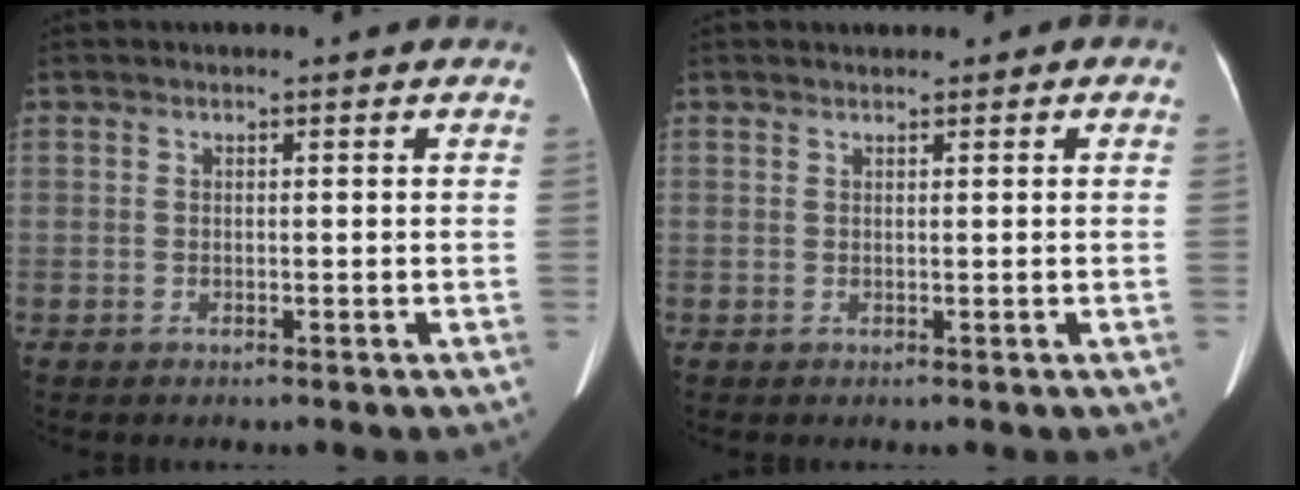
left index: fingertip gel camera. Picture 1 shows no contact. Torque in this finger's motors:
{"motor_torque": [0.33, -0.39, -0.01, -0.02]}